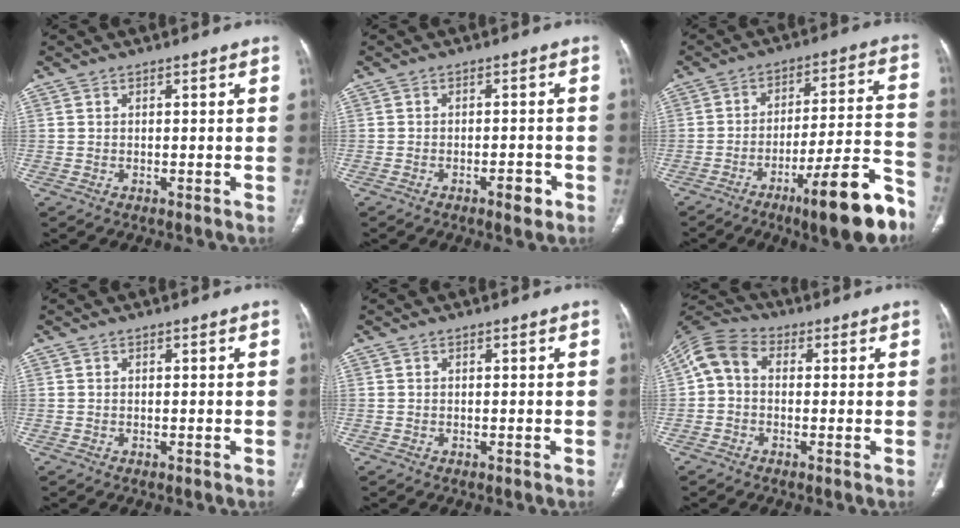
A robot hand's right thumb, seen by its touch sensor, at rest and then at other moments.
{"total": 3.1, "force": [-1.7, 1.2, 2.3], "torque": [-0.028, 0.008, -0.023]}
{"total": 17.6, "force": [-10.7, 2.9, 13.7], "torque": [-0.182, 0.070, -0.161]}
{"total": 0.0}
{"total": 0.0}
{"total": 7.3, "force": [0.4, 5.5, 4.9], "torque": [-0.088, 0.023, -0.009]}